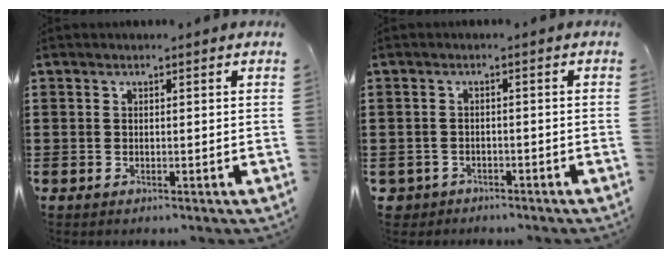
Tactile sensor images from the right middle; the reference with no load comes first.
{"total": 1.7, "force": [-1.6, 0.6, -0.1], "torque": [-0.007, -0.003, -0.037]}